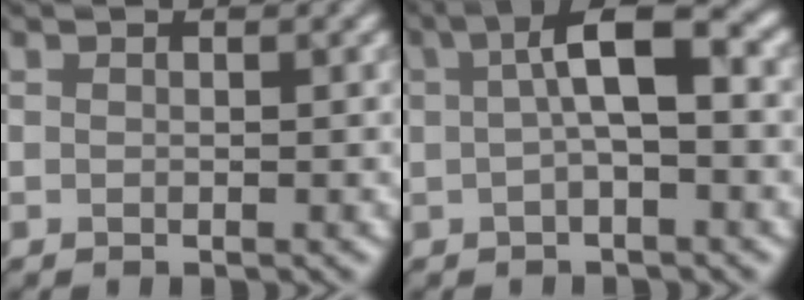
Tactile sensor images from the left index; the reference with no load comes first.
{"total": 5.3, "force": [0.6, 1.9, 4.9], "torque": [-0.088, 0.015, 0.006]}